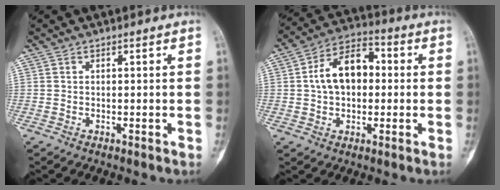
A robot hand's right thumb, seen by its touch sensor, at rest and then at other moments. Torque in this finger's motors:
{"motor_torque": [1.55, 1.34, 0.53, -0.50, 0.36]}